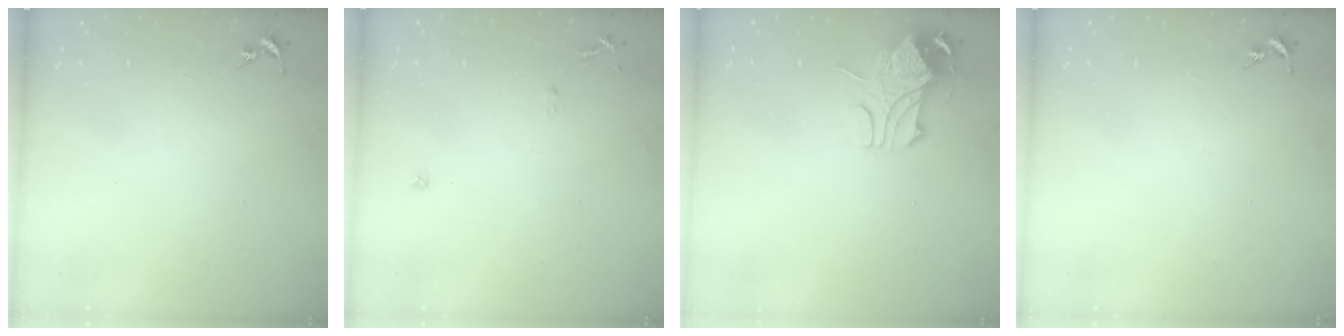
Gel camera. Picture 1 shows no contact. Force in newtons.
{"total": 5.6, "press": 5.5, "slide": 0.6}
{"total": 9.9, "press": 9.8, "slide": 1.4}
{"total": 0.0}